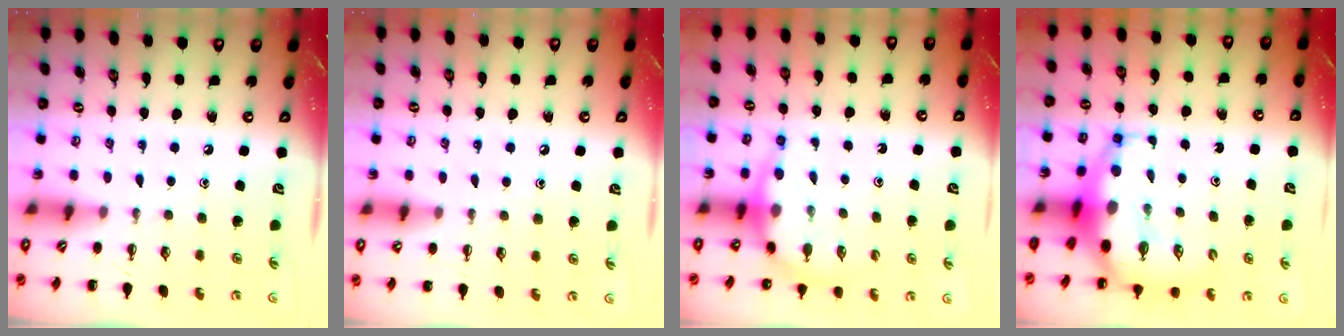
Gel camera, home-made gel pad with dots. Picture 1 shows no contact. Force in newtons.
{"total": 4.3, "press": 4.1, "slide": 1.4}
{"total": 7.1, "press": 7.1, "slide": 0.7}
{"total": 9.7, "press": 9.5, "slide": 2.2}